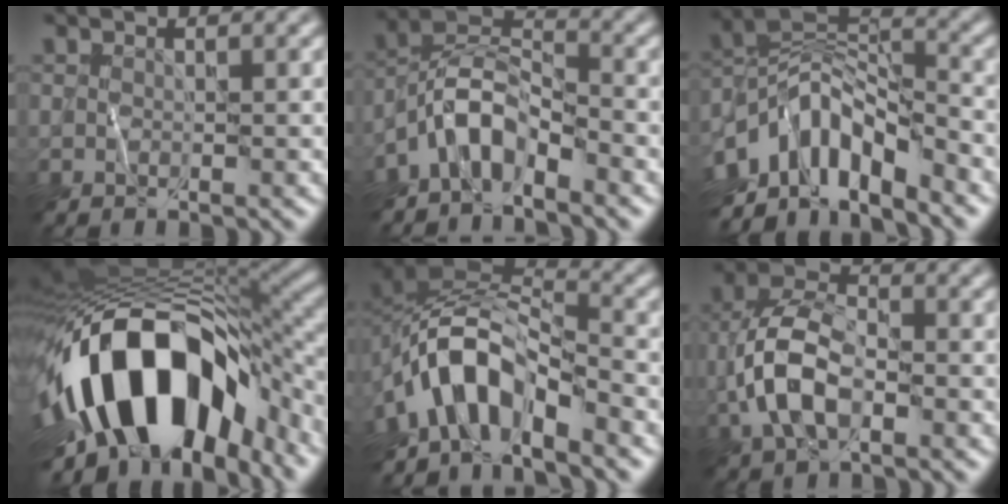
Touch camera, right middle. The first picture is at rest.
{"total": 4.8, "force": [-3.4, 1.9, 2.8], "torque": [-0.045, 0.009, -0.078]}
{"total": 9.4, "force": [-4.9, 4.0, 6.9], "torque": [-0.109, 0.010, -0.104]}
{"total": 16.4, "force": [-4.5, 9.4, 12.7], "torque": [-0.221, 0.006, -0.075]}
{"total": 7.8, "force": [-4.2, 3.7, 5.4], "torque": [-0.078, 0.012, -0.089]}
{"total": 6.1, "force": [-1.7, 3.3, 4.9], "torque": [-0.105, 0.008, -0.040]}